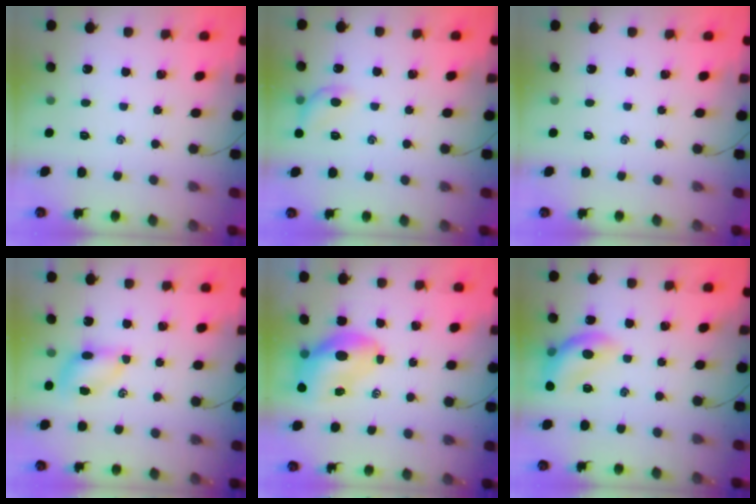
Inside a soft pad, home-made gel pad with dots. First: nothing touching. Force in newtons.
{"total": 8.2, "press": 8.2, "slide": 0.8}
{"total": 0.0}
{"total": 5.5, "press": 5.4, "slide": 0.7}
{"total": 9.2, "press": 8.9, "slide": 2.6}
{"total": 13.2, "press": 13.1, "slide": 1.5}